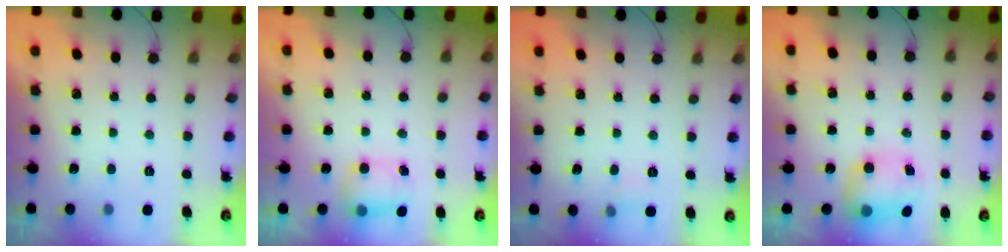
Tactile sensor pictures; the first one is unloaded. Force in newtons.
{"total": 9.7, "press": 6.9, "slide": 6.8}
{"total": 3.3, "press": 3.1, "slide": 1.1}
{"total": 9.7, "press": 9.6, "slide": 1.7}